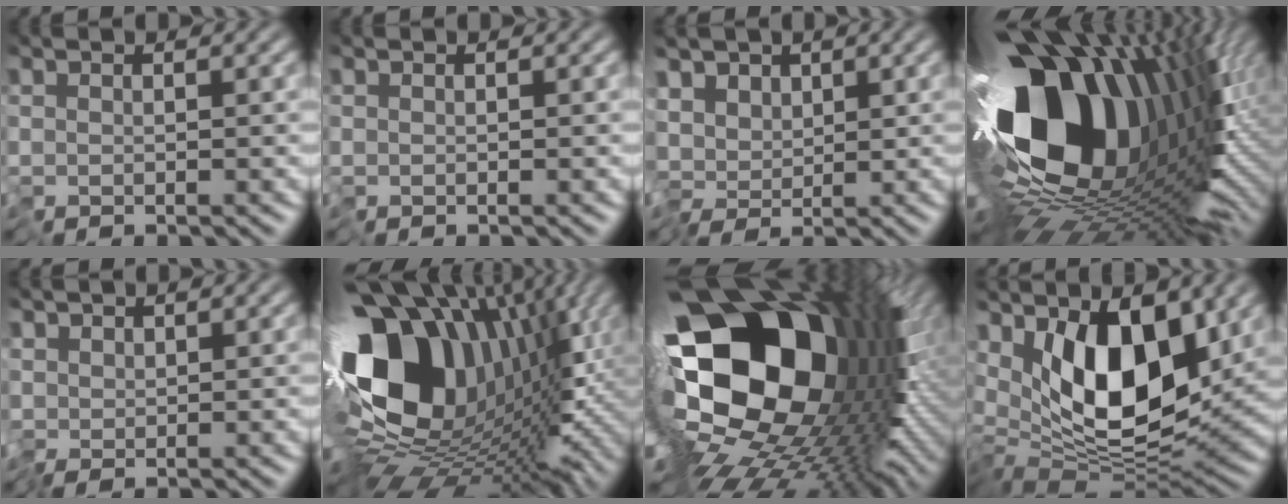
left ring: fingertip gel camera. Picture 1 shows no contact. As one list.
[{"total": 0.0}, {"total": 2.8, "force": [-0.1, 2.2, 1.7], "torque": [-0.028, 0.012, -0.014]}, {"total": 18.7, "force": [2.8, 11.6, 14.3], "torque": [-0.249, -0.059, 0.077]}, {"total": 1.0, "force": [0.4, 0.9, 0.1], "torque": [-0.008, 0.006, 0.008]}, {"total": 17.1, "force": [2.2, 11.8, 12.2], "torque": [-0.221, -0.005, 0.041]}, {"total": 21.6, "force": [0.9, 15.0, 15.5], "torque": [-0.243, -0.015, -0.023]}, {"total": 10.6, "force": [2.5, 4.7, 9.2], "torque": [-0.140, -0.005, 0.036]}]